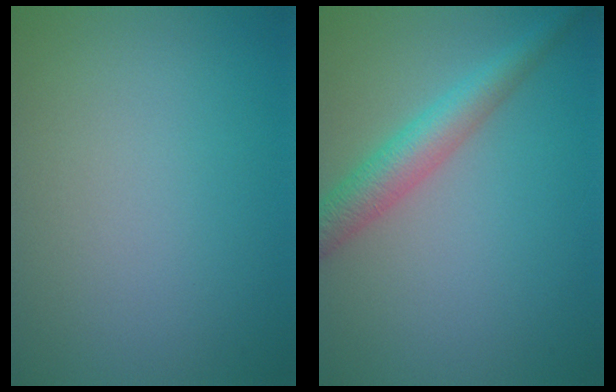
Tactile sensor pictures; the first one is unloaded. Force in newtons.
{"total": 3.9, "press": 3.9, "slide": 0.1}